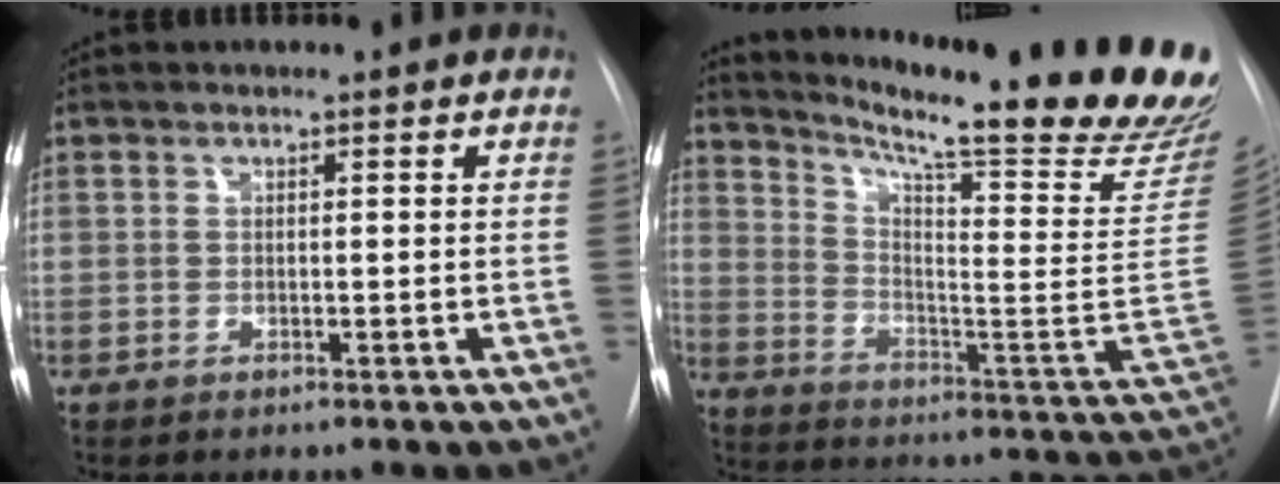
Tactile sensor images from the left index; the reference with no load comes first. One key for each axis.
{"total": 29.0, "fx": 23.5, "fy": 1.1, "fz": 16.9, "tx": -0.252, "ty": -0.102, "tz": 0.313}